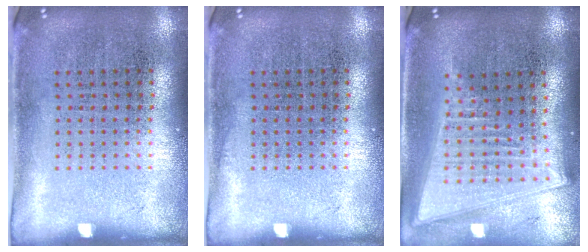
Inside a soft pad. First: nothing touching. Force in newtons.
{"total": 0.0}
{"total": 2.0, "press": 1.7, "slide": 1.2}